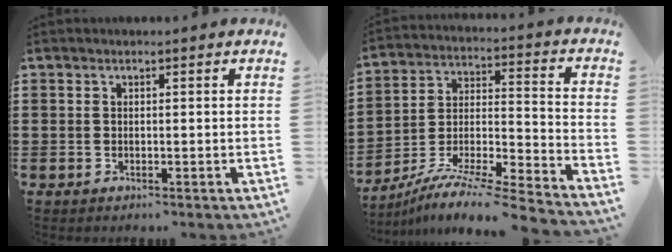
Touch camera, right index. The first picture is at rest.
{"total": 8.2, "force": [-7.3, -0.3, 3.6], "torque": [-0.054, 0.002, -0.149]}